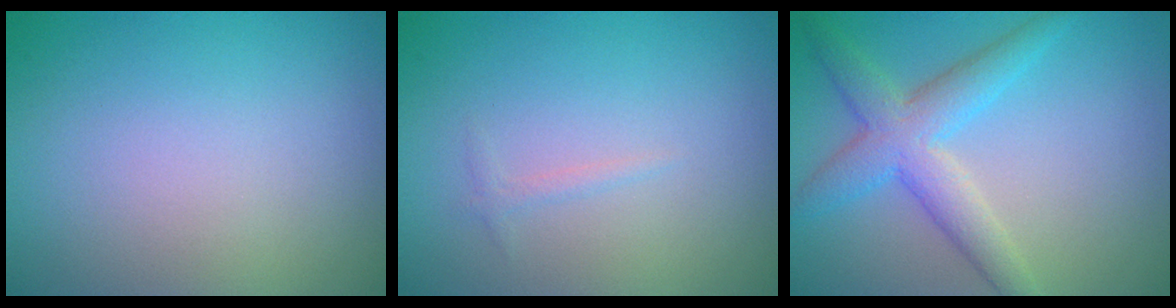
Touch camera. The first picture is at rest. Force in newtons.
{"total": 0.6, "press": 0.6, "slide": 0.1}
{"total": 4.7, "press": 4.7, "slide": 0.2}